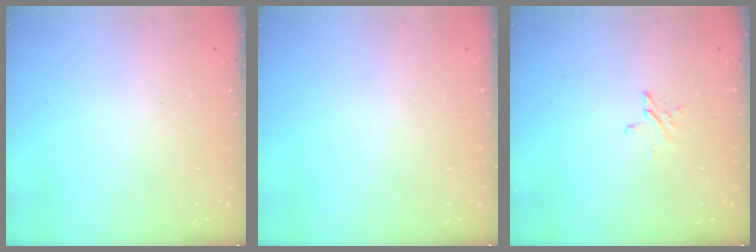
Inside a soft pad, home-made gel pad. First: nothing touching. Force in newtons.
{"total": 0.0}
{"total": 2.1, "press": 2.1, "slide": 0.2}